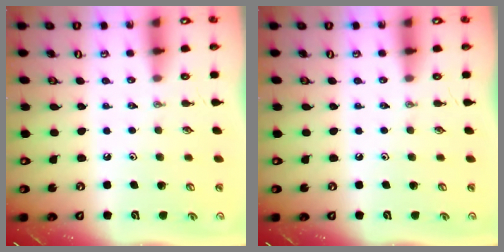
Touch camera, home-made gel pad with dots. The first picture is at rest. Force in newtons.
{"total": 0.0}